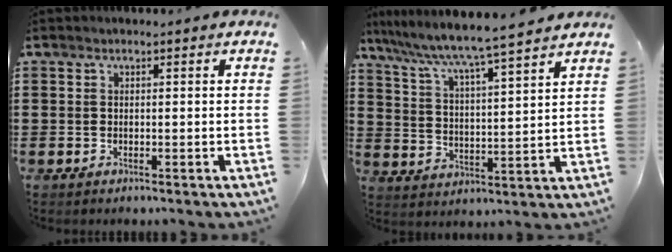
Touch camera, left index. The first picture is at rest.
{"total": 5.4, "force": [4.9, -0.8, 2.1], "torque": [-0.065, -0.042, 0.074]}